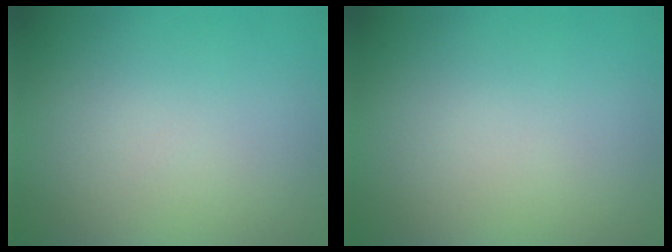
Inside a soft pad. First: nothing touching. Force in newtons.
{"total": 0.0}